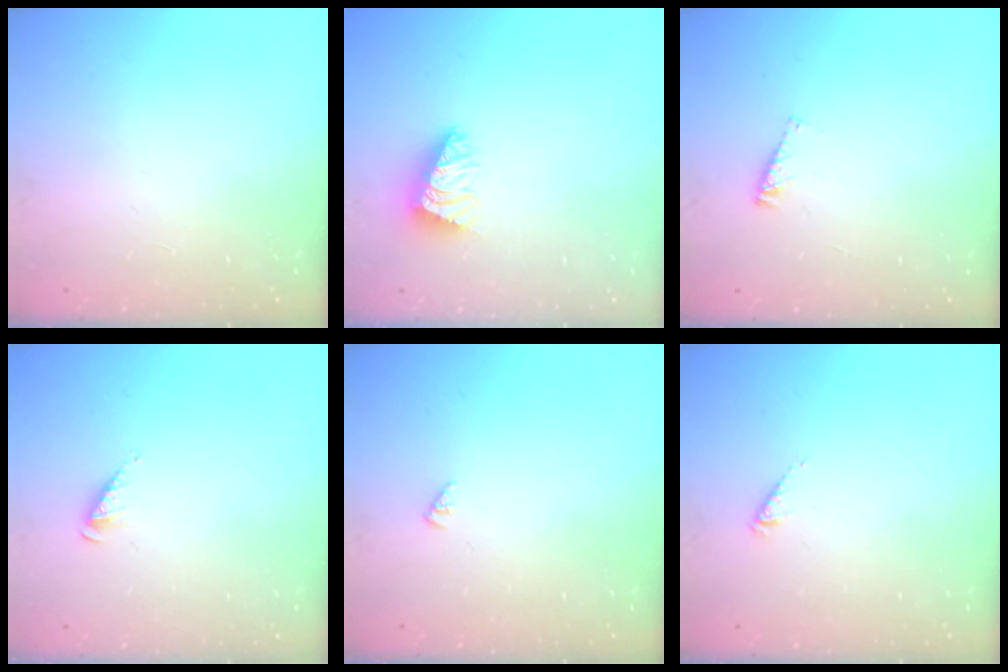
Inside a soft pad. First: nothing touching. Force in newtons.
{"total": 2.1, "press": 2.1, "slide": 0.5}
{"total": 2.5, "press": 2.4, "slide": 0.4}
{"total": 3.6, "press": 3.6, "slide": 0.4}
{"total": 0.0}
{"total": 1.0, "press": 1.0, "slide": 0.3}